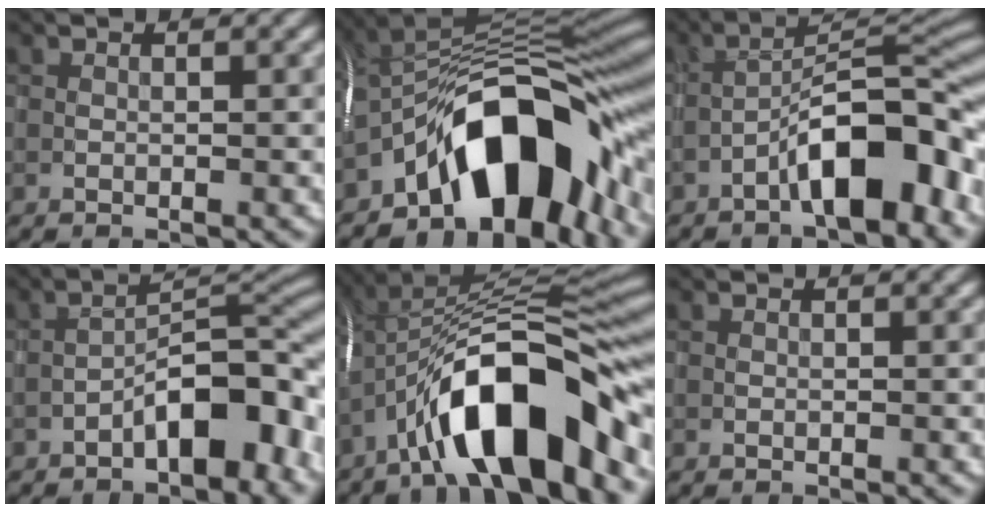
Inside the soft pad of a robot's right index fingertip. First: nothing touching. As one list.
[{"total": 13.2, "force": [-6.1, 6.4, 9.8], "torque": [-0.122, 0.021, -0.111]}, {"total": 9.5, "force": [-4.5, 2.9, 7.8], "torque": [-0.107, 0.028, -0.077]}, {"total": 7.6, "force": [-3.8, 2.8, 5.9], "torque": [-0.076, 0.027, -0.066]}, {"total": 13.7, "force": [-6.5, 4.3, 11.2], "torque": [-0.171, 0.019, -0.113]}, {"total": 0.0}]